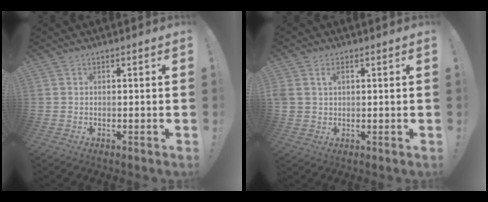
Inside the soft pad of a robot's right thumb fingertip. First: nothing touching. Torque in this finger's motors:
{"motor_torque": [-0.15, -0.15, -0.14, 0.17, 0.09]}